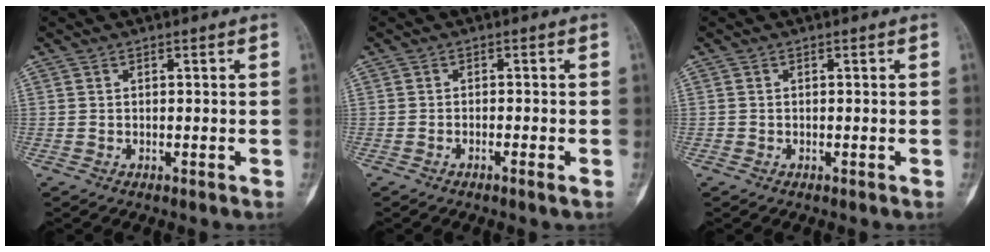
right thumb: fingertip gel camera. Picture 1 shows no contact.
{"total": 1.3, "force": [-0.8, 0.0, 1.1], "torque": [-0.027, 0.002, -0.018]}
{"total": 0.0}